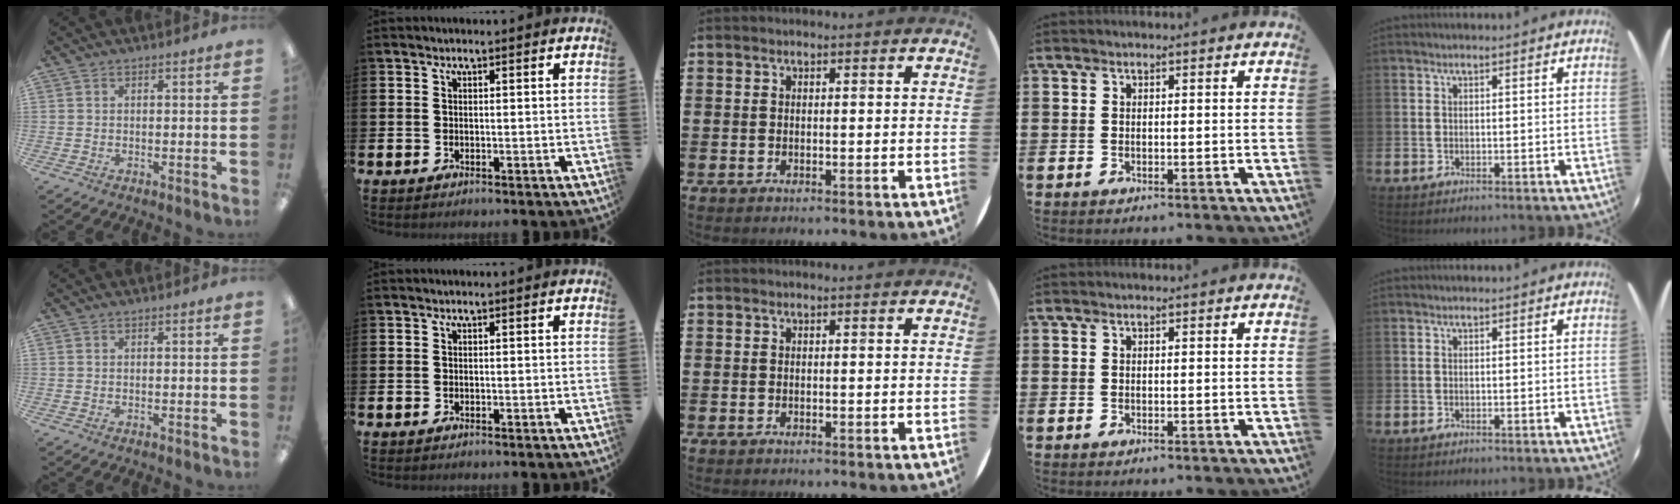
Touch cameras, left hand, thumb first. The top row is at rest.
{}